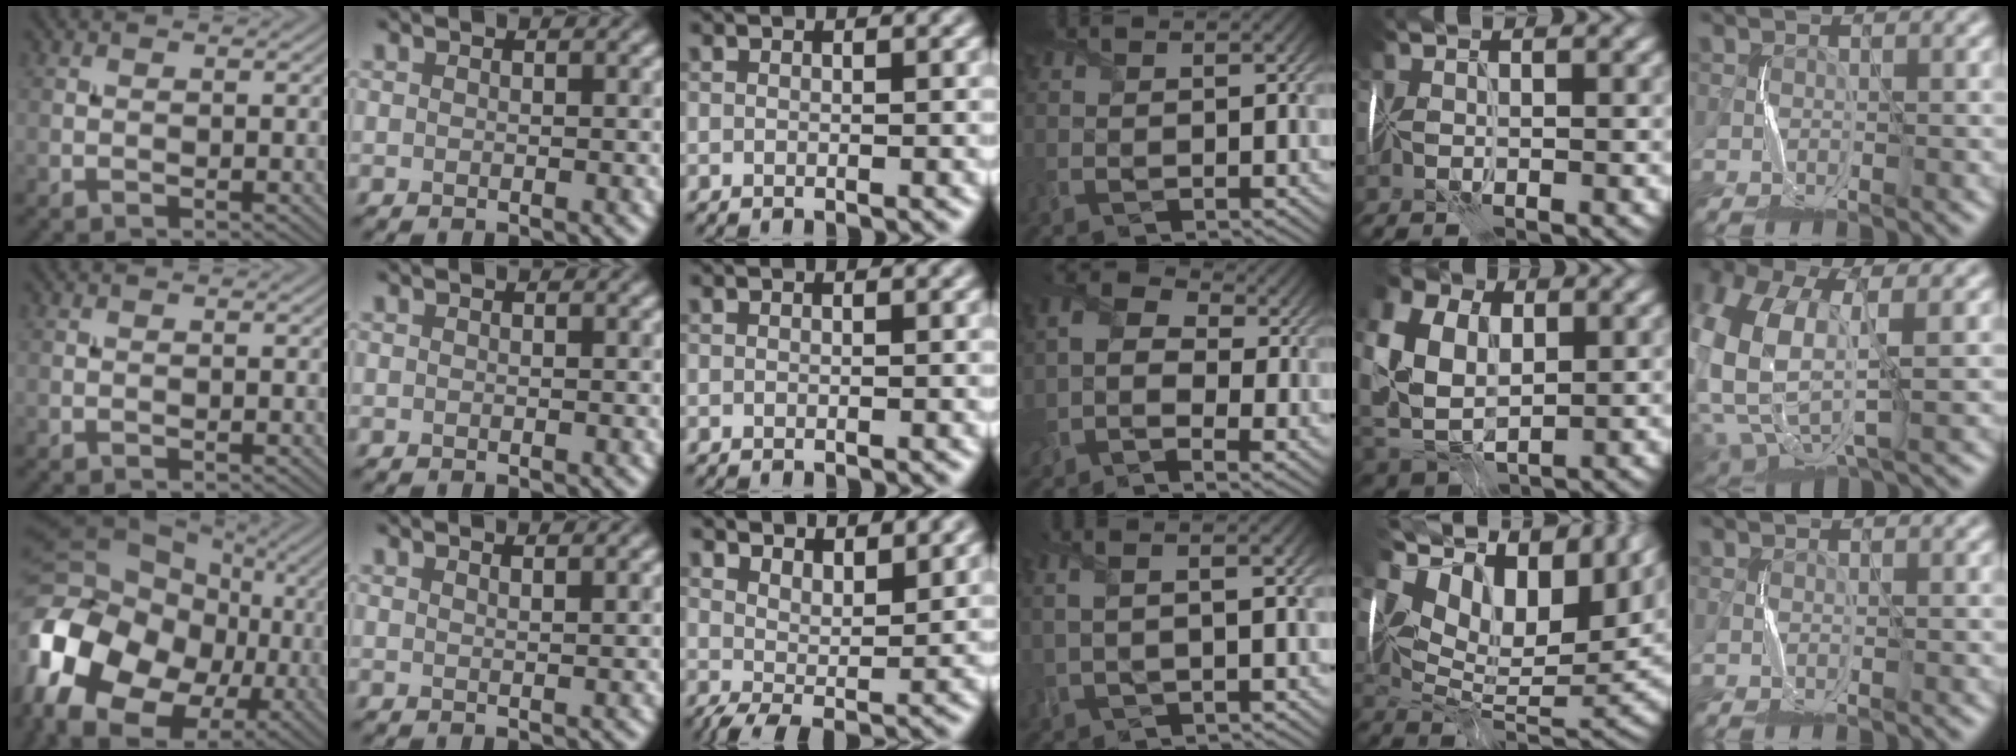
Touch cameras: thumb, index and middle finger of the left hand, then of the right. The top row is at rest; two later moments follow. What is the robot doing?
{"motion": "fold", "object": "memory foam"}